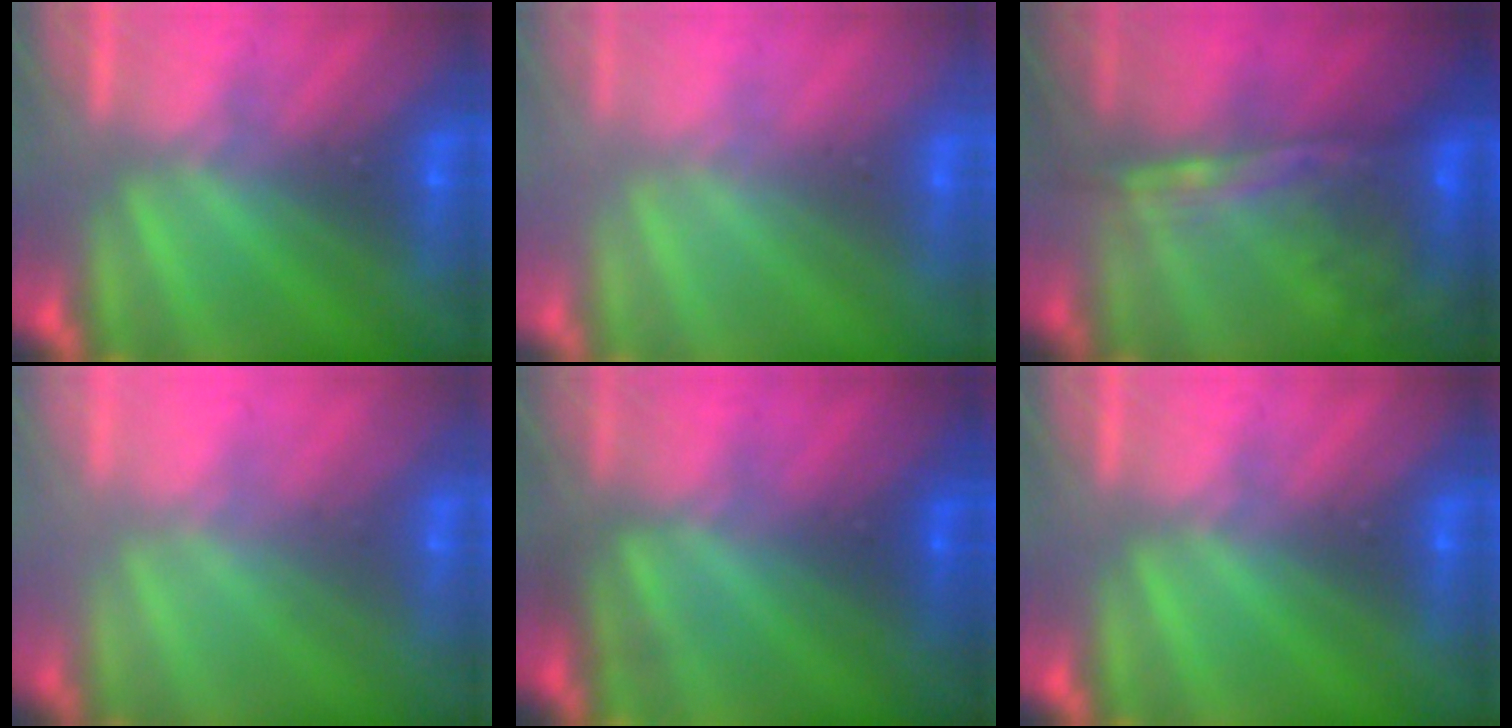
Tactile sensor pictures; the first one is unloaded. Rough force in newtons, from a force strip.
{"total": 3.1}
{"total": 7.0}
{"total": 2.4}
{"total": 4.5}
{"total": 0.0}